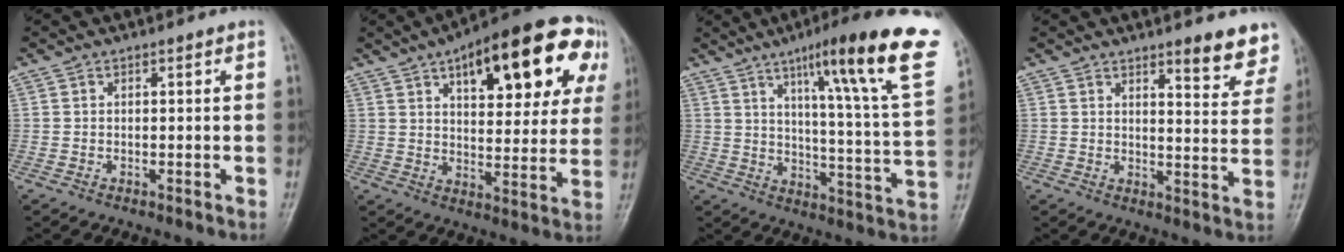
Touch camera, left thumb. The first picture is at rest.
{"total": 23.9, "force": [10.3, 10.1, 19.1], "torque": [-0.226, 0.005, 0.141]}
{"total": 24.2, "force": [13.8, 2.4, 19.7], "torque": [-0.260, -0.049, 0.190]}
{"total": 8.0, "force": [6.2, 2.1, 4.7], "torque": [-0.032, -0.041, 0.074]}